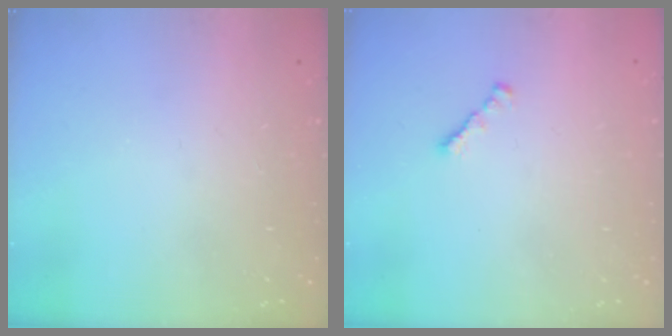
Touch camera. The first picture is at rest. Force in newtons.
{"total": 1.3, "press": 1.2, "slide": 0.5}